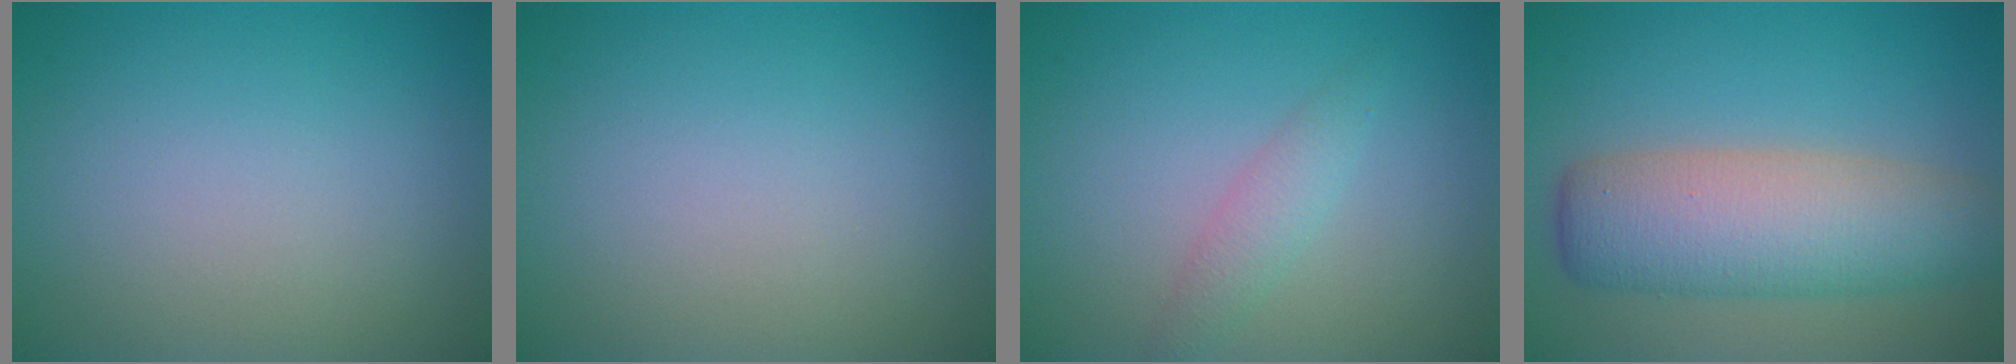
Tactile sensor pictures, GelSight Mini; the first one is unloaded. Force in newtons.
{"total": 0.0}
{"total": 1.7, "press": 1.7, "slide": 0.1}
{"total": 7.6, "press": 7.6, "slide": 0.3}